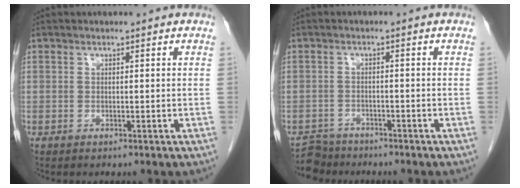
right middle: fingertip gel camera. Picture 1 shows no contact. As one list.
[{"total": 3.6, "force": [-3.3, 1.3, -0.7], "torque": [0.008, -0.004, -0.059]}]